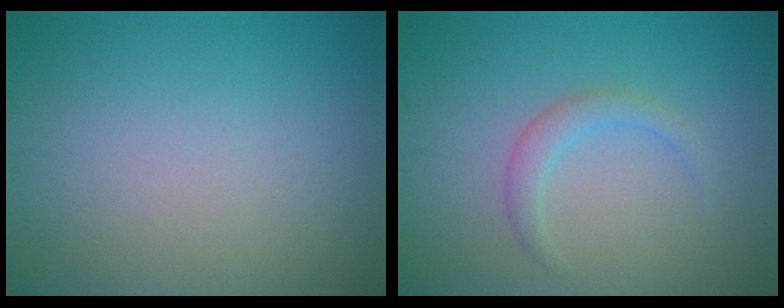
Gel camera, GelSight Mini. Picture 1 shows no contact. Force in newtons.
{"total": 1.8, "press": 1.8, "slide": 0.2}